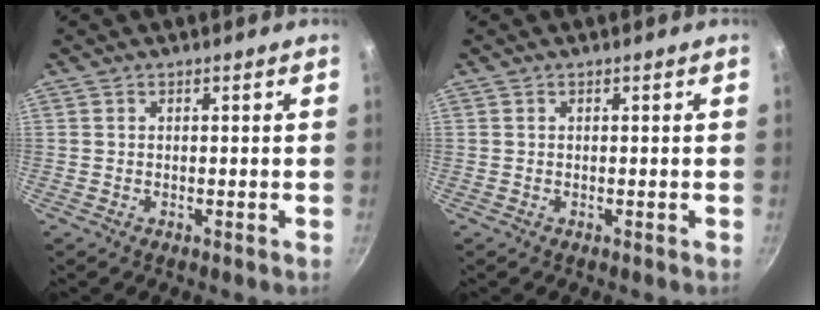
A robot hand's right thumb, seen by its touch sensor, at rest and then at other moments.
{"total": 0.0}